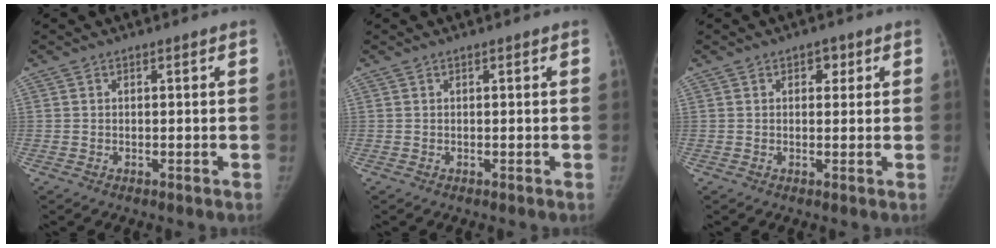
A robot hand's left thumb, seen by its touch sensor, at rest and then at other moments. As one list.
[{"total": 0.0}, {"total": 2.5, "force": [1.1, 1.7, 1.4], "torque": [0.001, -0.001, 0.011]}]